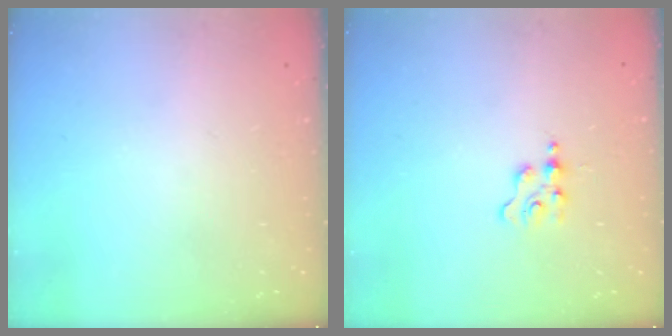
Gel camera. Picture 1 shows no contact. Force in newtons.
{"total": 2.0, "press": 2.0, "slide": 0.2}